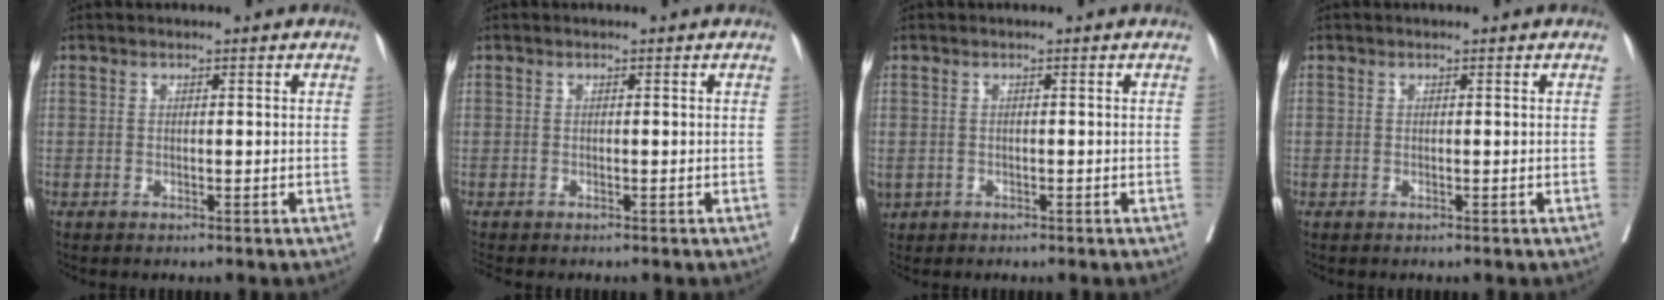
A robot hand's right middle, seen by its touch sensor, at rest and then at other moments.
{"total": 1.1, "force": [-1.0, 0.2, 0.2], "torque": [-0.009, -0.003, -0.020]}
{"total": 2.2, "force": [-0.9, 1.8, 0.9], "torque": [-0.022, -0.001, -0.008]}
{"total": 0.0}